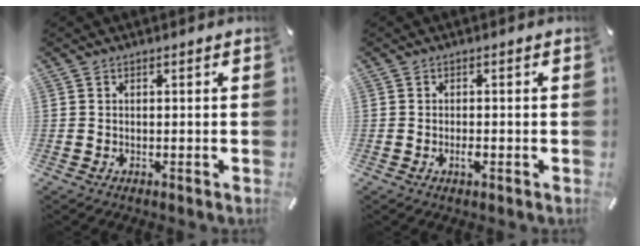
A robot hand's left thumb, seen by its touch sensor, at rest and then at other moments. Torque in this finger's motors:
{"motor_torque": [1.37, 2.36, 0.43, 0.04, 0.02]}